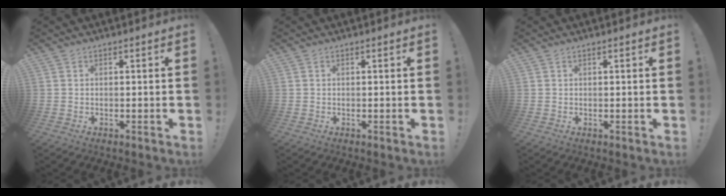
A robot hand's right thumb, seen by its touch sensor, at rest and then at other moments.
{"total": 0.0}
{"total": 0.0}